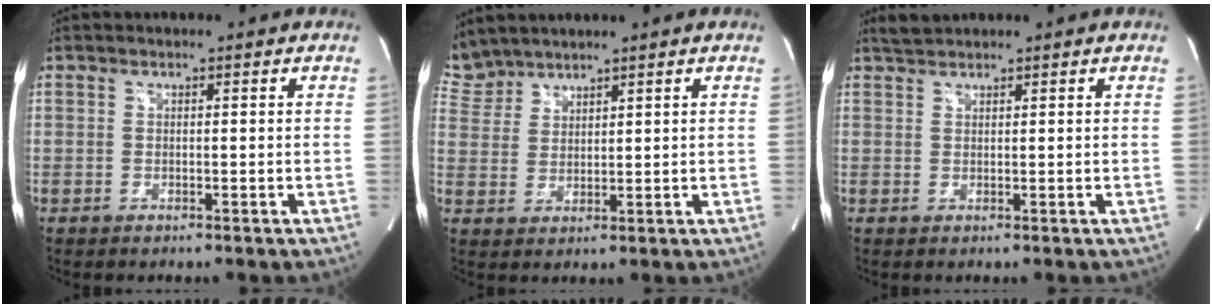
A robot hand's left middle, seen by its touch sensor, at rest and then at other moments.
{"total": 5.3, "force": [5.1, 1.1, -0.1], "torque": [-0.009, 0.013, 0.115]}
{"total": 1.8, "force": [1.8, 0.1, 0.2], "torque": [-0.011, 0.010, 0.038]}